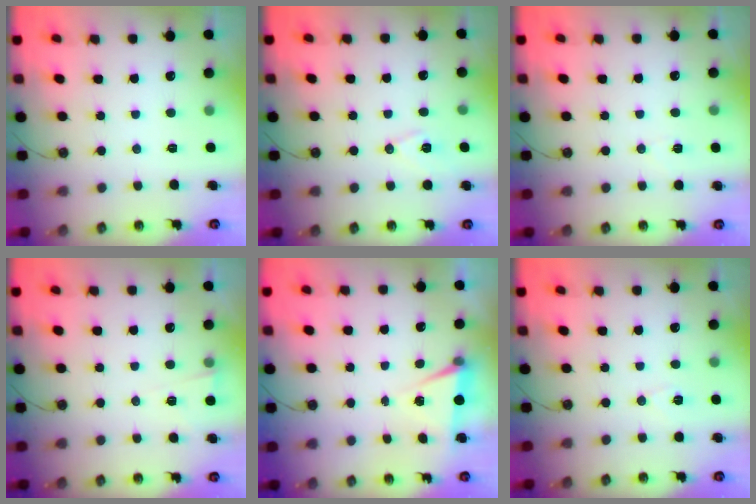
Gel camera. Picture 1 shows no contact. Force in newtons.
{"total": 7.8, "press": 6.9, "slide": 3.6}
{"total": 4.2, "press": 4.1, "slide": 0.6}
{"total": 3.0, "press": 2.8, "slide": 1.1}
{"total": 4.8, "press": 1.9, "slide": 4.4}
{"total": 6.1, "press": 5.6, "slide": 2.4}